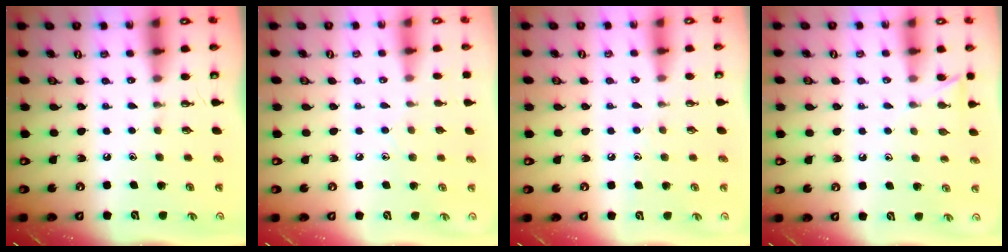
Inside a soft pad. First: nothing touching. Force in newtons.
{"total": 6.0, "press": 6.0, "slide": 0.5}
{"total": 6.0, "press": 6.0, "slide": 0.5}
{"total": 5.5, "press": 5.5, "slide": 0.6}